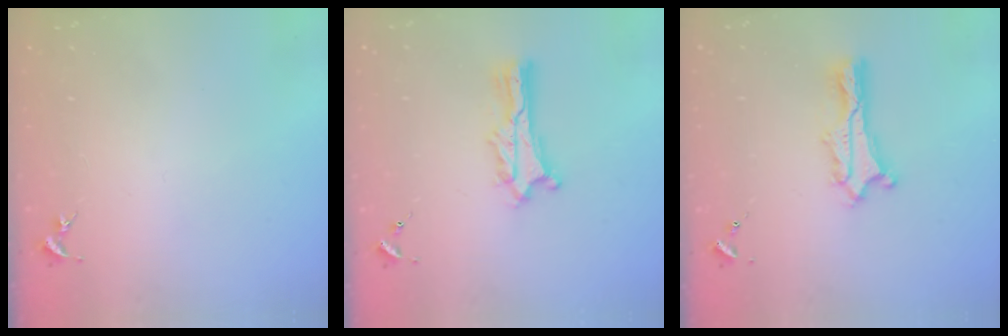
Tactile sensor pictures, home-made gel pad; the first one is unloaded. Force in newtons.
{"total": 2.7, "press": 2.7, "slide": 0.3}
{"total": 2.2, "press": 2.2, "slide": 0.3}